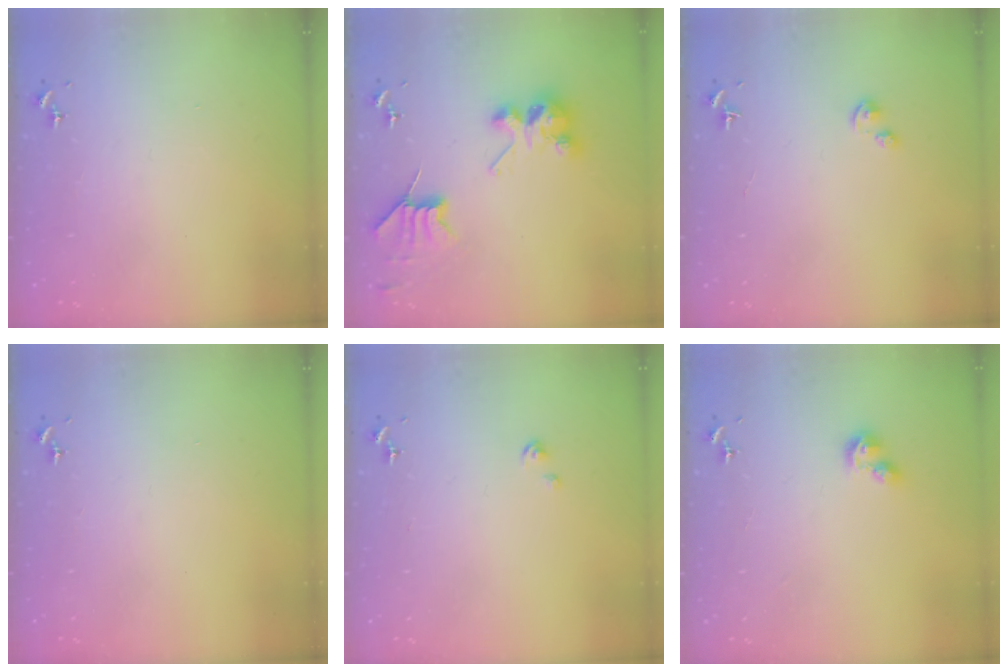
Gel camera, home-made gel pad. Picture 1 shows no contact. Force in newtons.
{"total": 8.5, "press": 8.5, "slide": 0.5}
{"total": 2.5, "press": 2.5, "slide": 0.2}
{"total": 0.0}
{"total": 1.0, "press": 1.0, "slide": 0.2}
{"total": 3.3, "press": 3.3, "slide": 0.4}